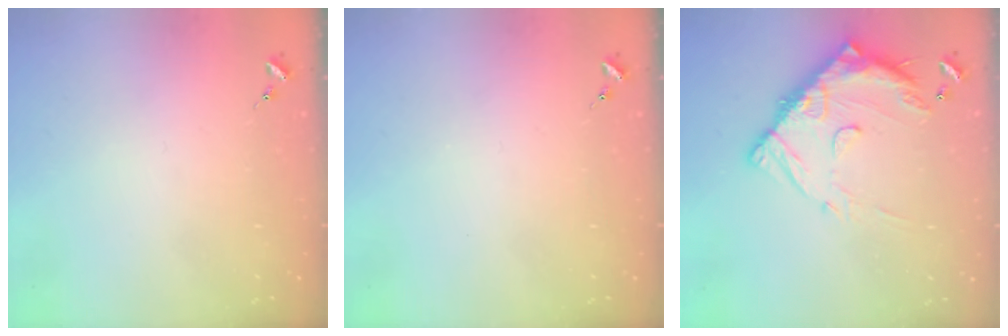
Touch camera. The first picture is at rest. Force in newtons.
{"total": 0.0}
{"total": 16.1, "press": 16.0, "slide": 1.3}